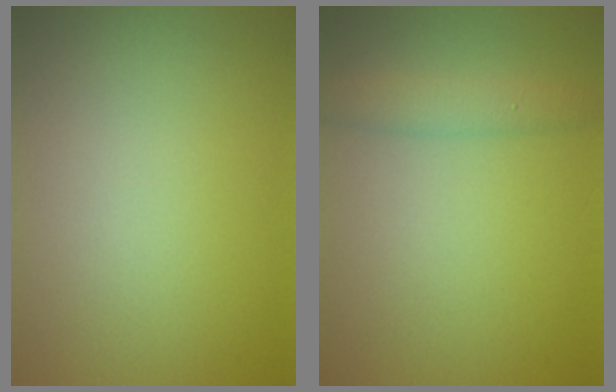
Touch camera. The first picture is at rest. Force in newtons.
{"total": 2.0, "press": 2.0, "slide": 0.0}